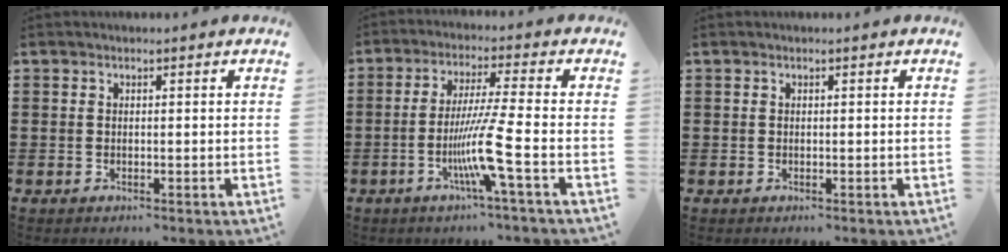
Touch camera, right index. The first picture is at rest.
{"total": 8.8, "force": [-3.2, -0.8, 8.1], "torque": [-0.163, -0.021, -0.065]}
{"total": 0.0}